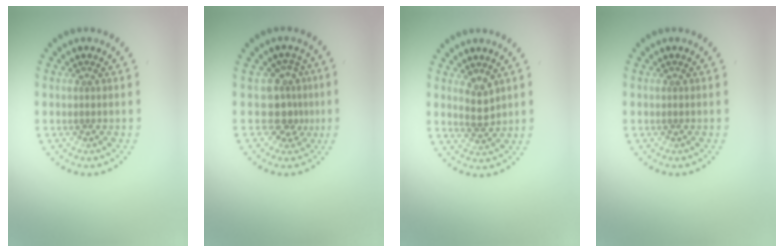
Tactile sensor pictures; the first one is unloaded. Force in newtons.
{"total": 3.0, "press": 2.2, "slide": 2.0}
{"total": 2.1, "press": 1.9, "slide": 0.8}
{"total": 0.0}